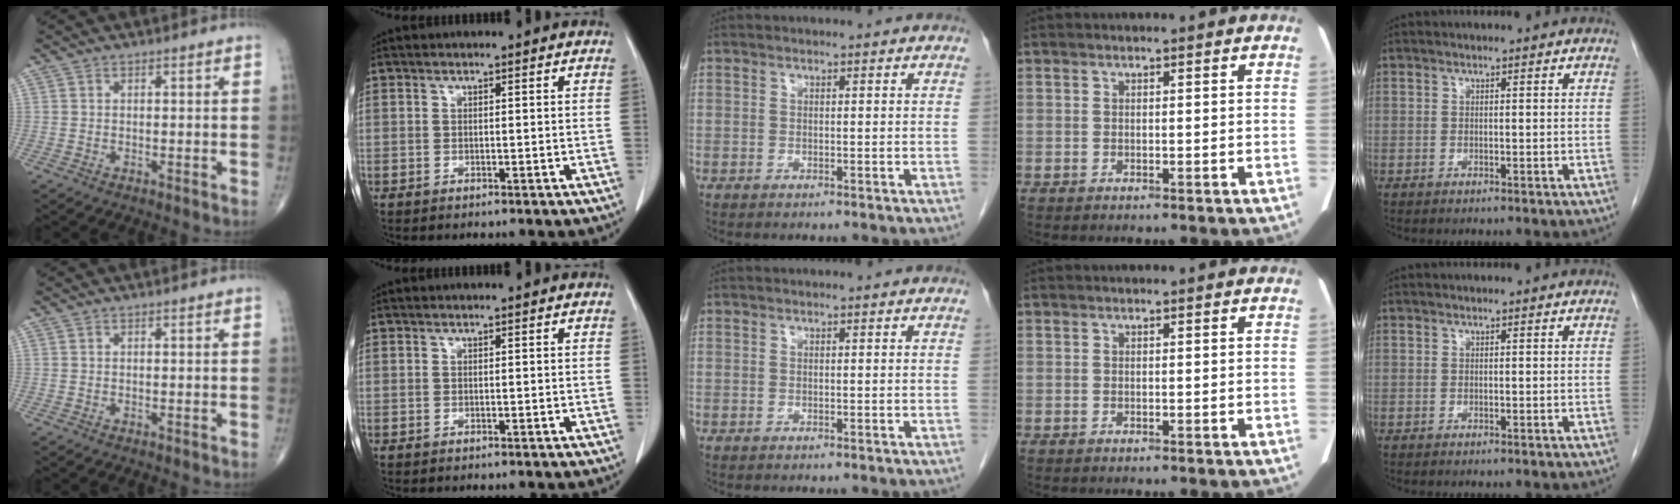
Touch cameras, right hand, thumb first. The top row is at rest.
{}